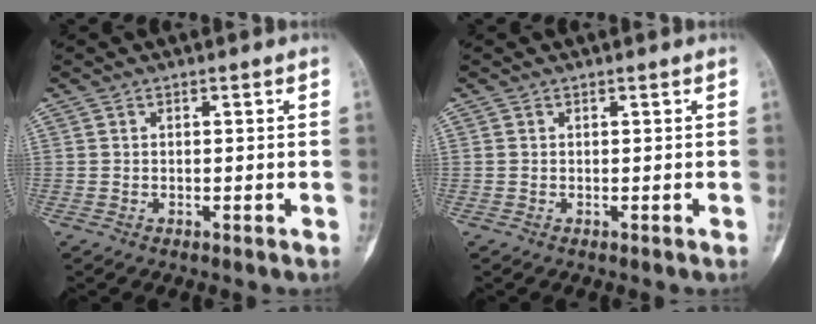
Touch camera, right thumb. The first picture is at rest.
{"total": 0.0}